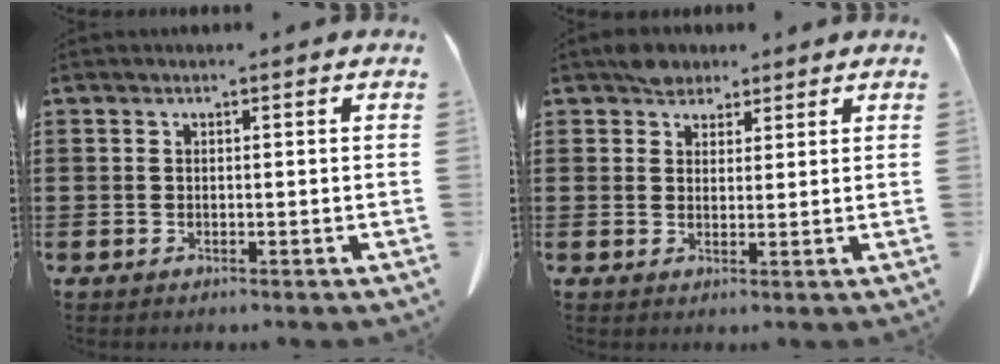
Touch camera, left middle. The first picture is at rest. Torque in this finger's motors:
{"motor_torque": [0.20, 0.14, 0.00, 0.03]}